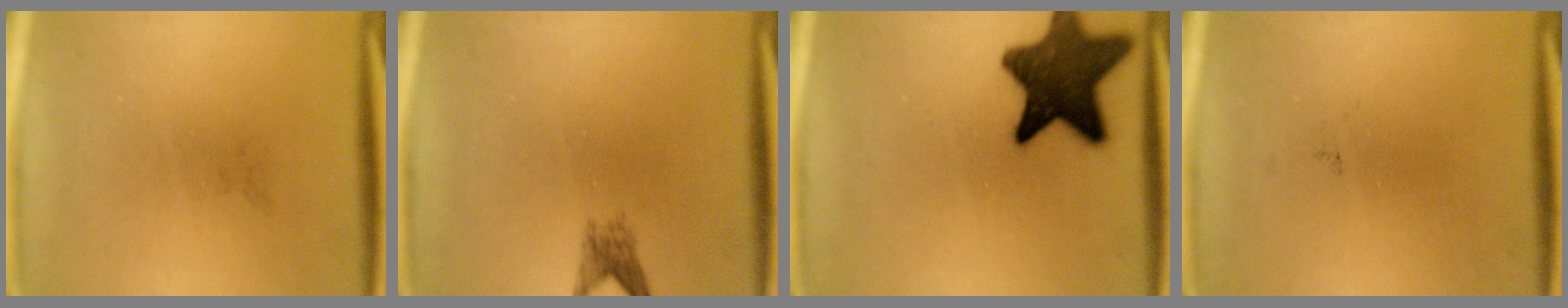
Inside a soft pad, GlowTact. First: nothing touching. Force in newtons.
{"total": 1.9}
{"total": 13.6}
{"total": 0.0}